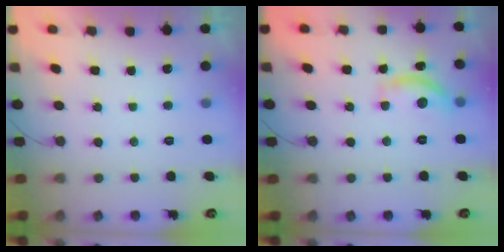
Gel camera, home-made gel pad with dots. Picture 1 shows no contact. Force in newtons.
{"total": 10.7, "press": 10.6, "slide": 0.5}